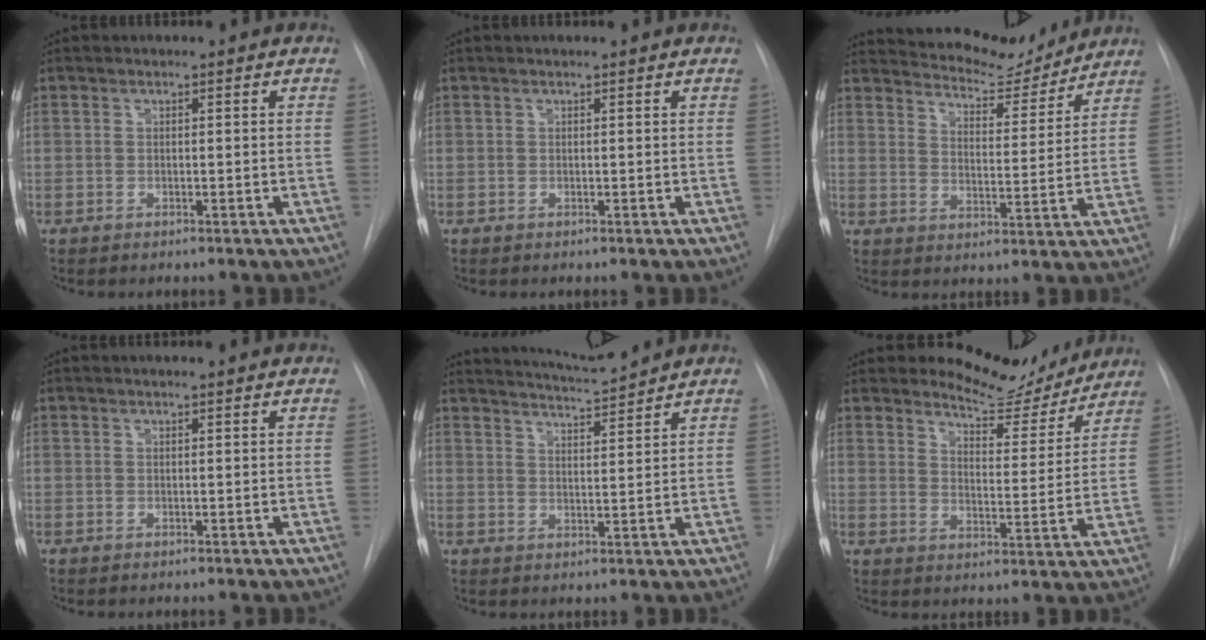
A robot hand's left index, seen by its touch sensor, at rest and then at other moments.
{"total": 0.0}
{"total": 11.3, "force": [10.8, 2.6, 2.2], "torque": [-0.028, -0.015, 0.150]}
{"total": 2.0, "force": [1.8, -0.1, 0.8], "torque": [-0.011, 0.011, 0.017]}
{"total": 5.8, "force": [5.6, -1.1, 0.9], "torque": [-0.026, -0.010, 0.096]}
{"total": 8.9, "force": [8.6, 2.2, 0.5], "torque": [-0.001, -0.036, 0.114]}